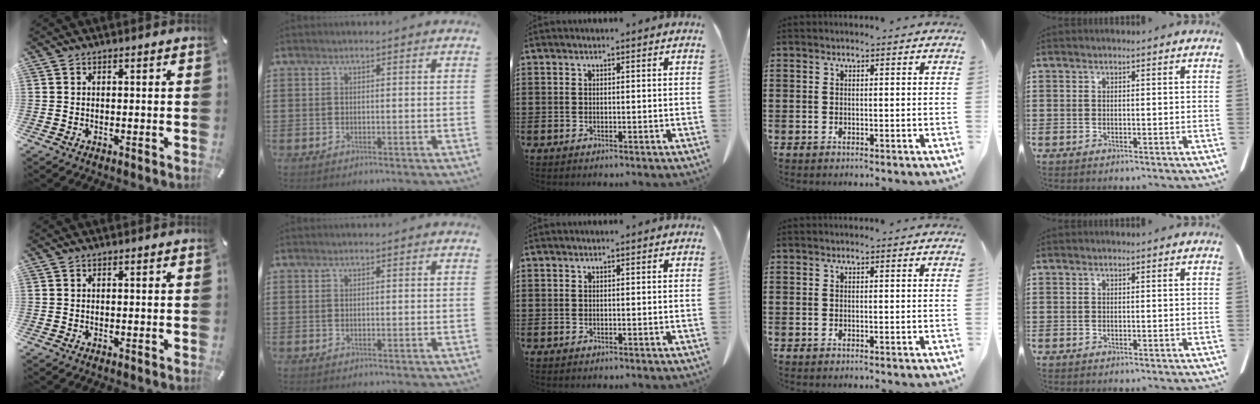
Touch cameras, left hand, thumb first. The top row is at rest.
{}